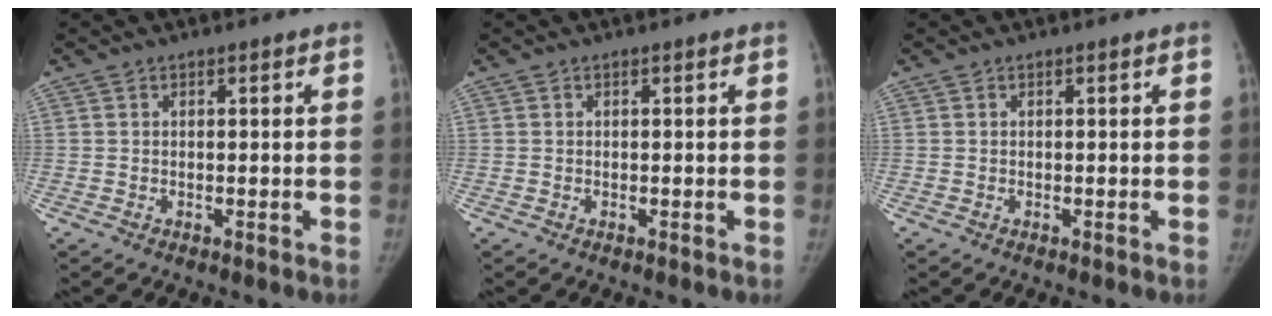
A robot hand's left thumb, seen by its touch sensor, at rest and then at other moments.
{"total": 0.0}
{"total": 0.0}